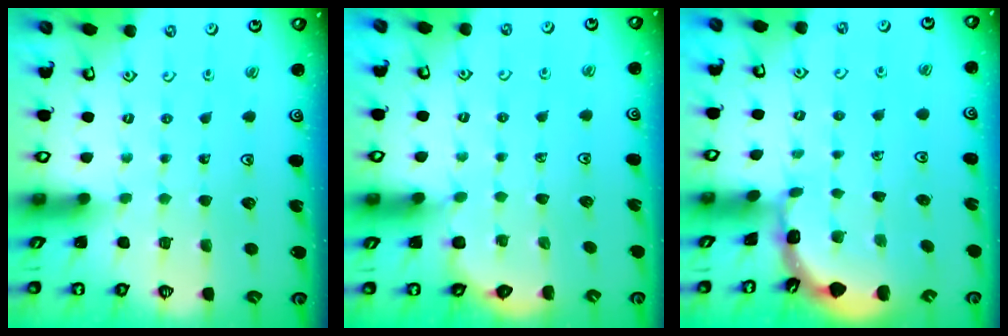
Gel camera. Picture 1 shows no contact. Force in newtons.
{"total": 3.1, "press": 3.1, "slide": 0.3}
{"total": 1.7, "press": 1.7, "slide": 0.0}